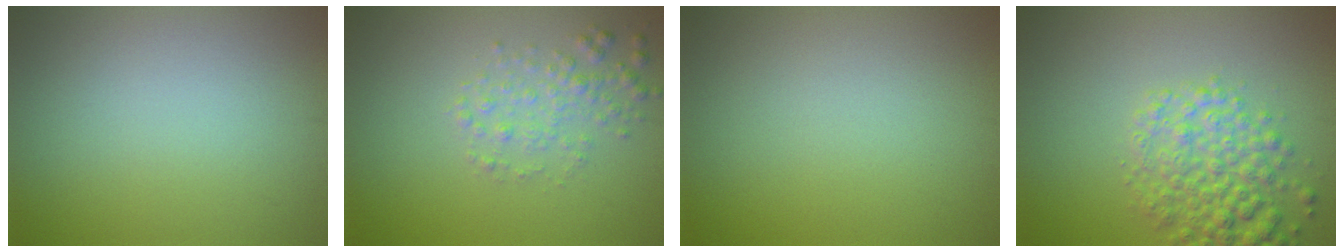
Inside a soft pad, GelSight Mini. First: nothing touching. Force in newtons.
{"total": 2.1, "press": 2.1, "slide": 0.0}
{"total": 0.0}
{"total": 4.7, "press": 4.7, "slide": 0.3}